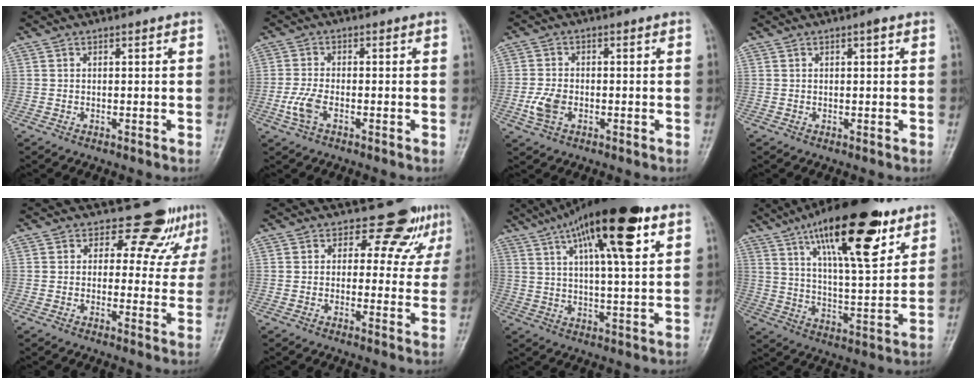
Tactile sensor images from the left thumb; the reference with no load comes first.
{"total": 4.4, "force": [-1.8, 2.0, 3.4], "torque": [-0.083, 0.008, -0.037]}
{"total": 4.7, "force": [-1.5, 3.0, 3.2], "torque": [-0.070, 0.006, -0.030]}
{"total": 1.3, "force": [0.5, 0.4, 1.1], "torque": [-0.014, 0.002, 0.005]}
{"total": 7.9, "force": [5.8, 4.6, 2.6], "torque": [0.007, -0.037, 0.062]}
{"total": 7.4, "force": [5.3, 4.4, 2.7], "torque": [0.004, -0.032, 0.056]}
{"total": 19.7, "force": [9.7, 5.2, 16.3], "torque": [-0.251, -0.007, 0.153]}
{"total": 22.1, "force": [12.2, 7.2, 16.9], "torque": [-0.241, -0.041, 0.198]}